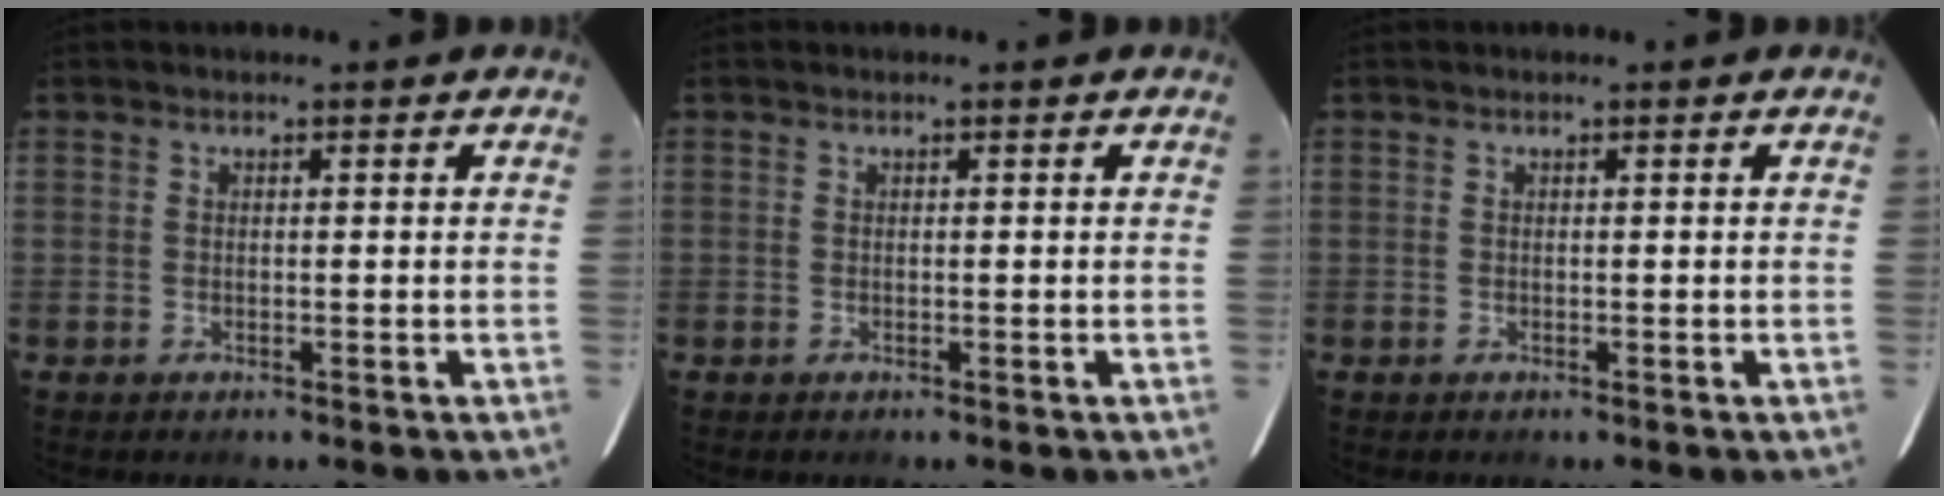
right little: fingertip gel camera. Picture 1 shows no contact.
{"total": 0.0}
{"total": 0.0}